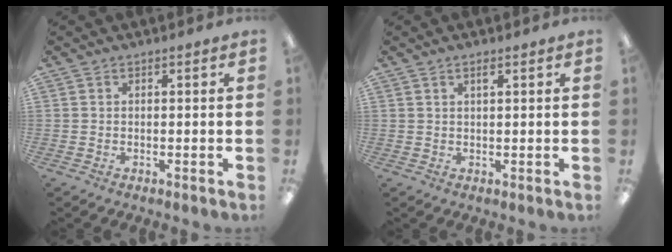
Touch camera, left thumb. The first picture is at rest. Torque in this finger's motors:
{"motor_torque": [-0.34, -0.22, -0.03, 0.03, 0.03]}